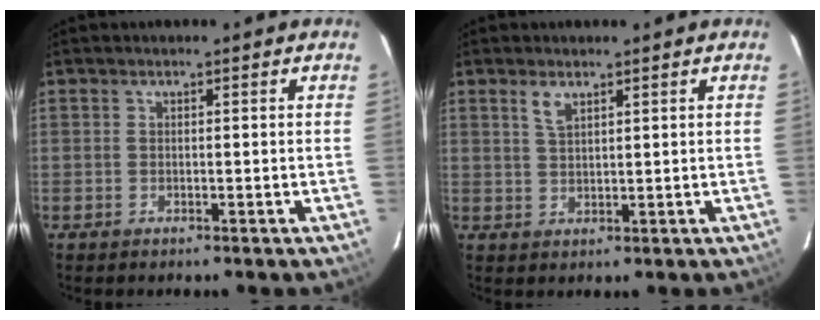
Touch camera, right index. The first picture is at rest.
{"total": 2.6, "force": [1.7, 1.0, 1.8], "torque": [-0.034, 0.001, 0.033]}